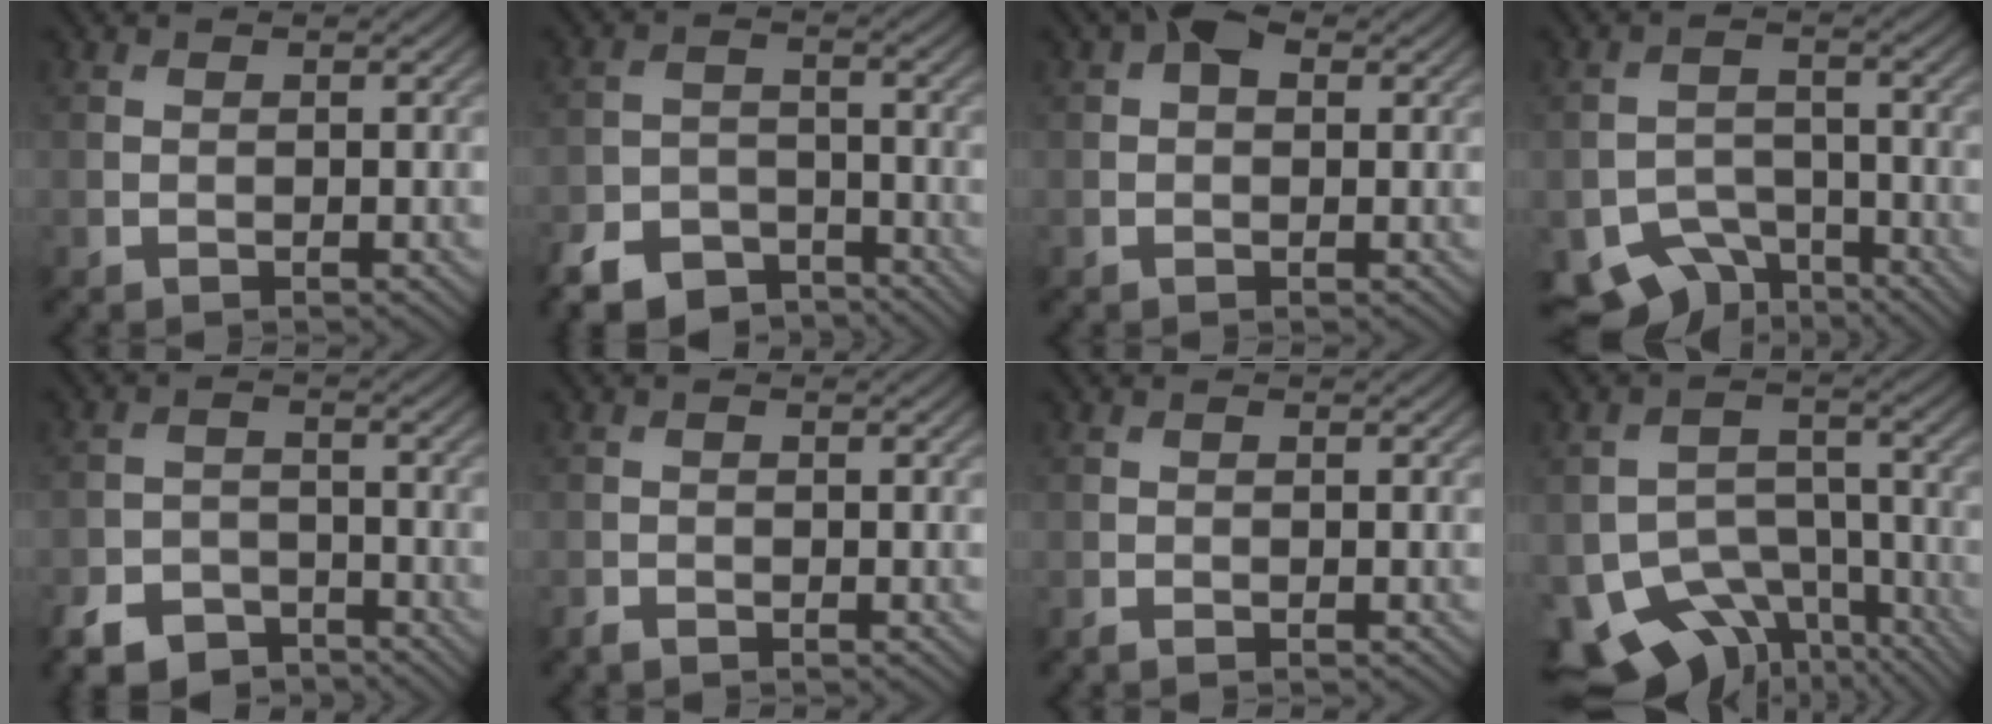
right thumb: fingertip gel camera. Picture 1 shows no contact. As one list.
[{"total": 7.7, "force": [-6.2, 3.7, 2.8], "torque": [-0.056, -0.012, -0.116]}, {"total": 2.6, "force": [0.9, 1.6, 1.8], "torque": [-0.027, 0.007, 0.006]}, {"total": 7.0, "force": [-5.1, 4.0, 2.6], "torque": [-0.048, -0.025, -0.082]}, {"total": 6.3, "force": [-5.1, 3.1, 2.2], "torque": [-0.044, -0.008, -0.099]}, {"total": 0.9, "force": [-0.8, 0.2, 0.2], "torque": [-0.006, 0.001, -0.017]}, {"total": 0.8, "force": [-0.7, 0.1, 0.3], "torque": [-0.010, 0.000, -0.014]}, {"total": 13.3, "force": [-8.9, 7.6, 6.3], "torque": [-0.133, -0.038, -0.130]}]